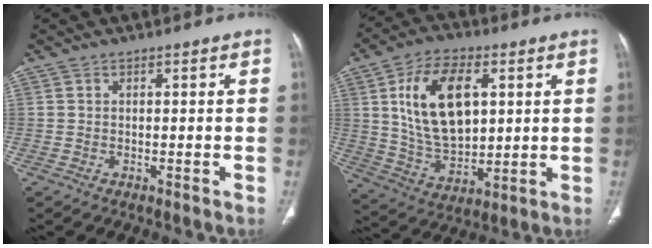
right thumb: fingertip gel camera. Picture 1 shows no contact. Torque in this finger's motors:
{"motor_torque": [-0.85, 1.80, 0.92, 1.33, 0.20]}